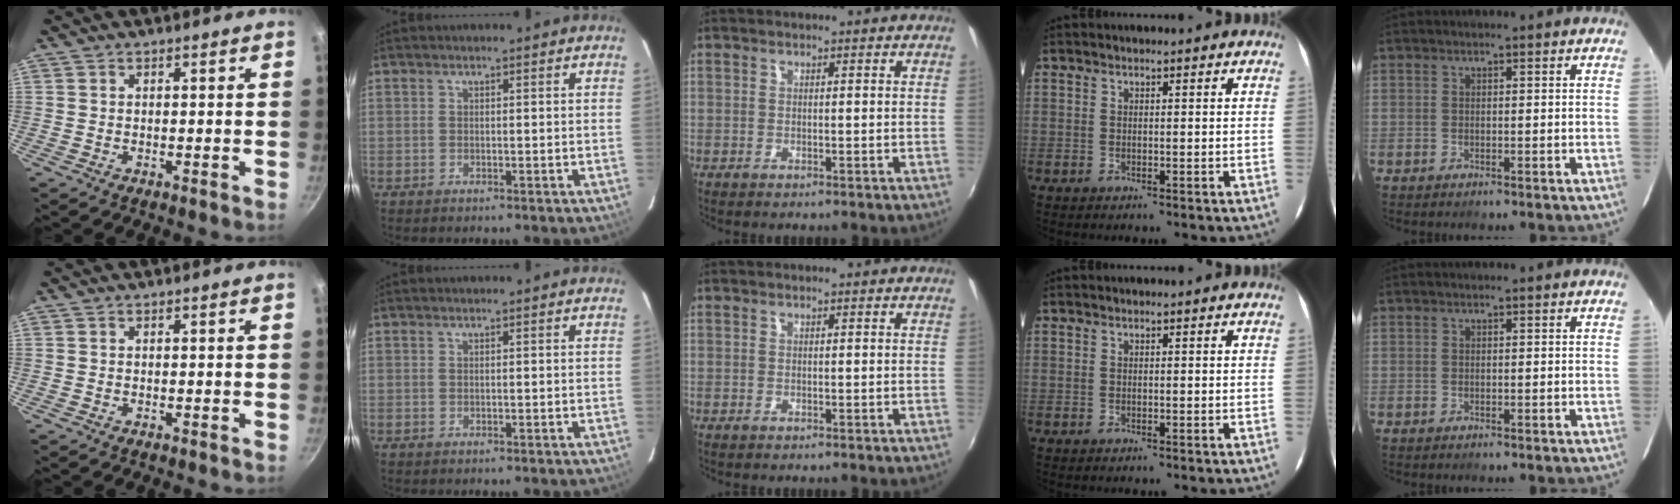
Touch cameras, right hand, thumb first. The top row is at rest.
{}